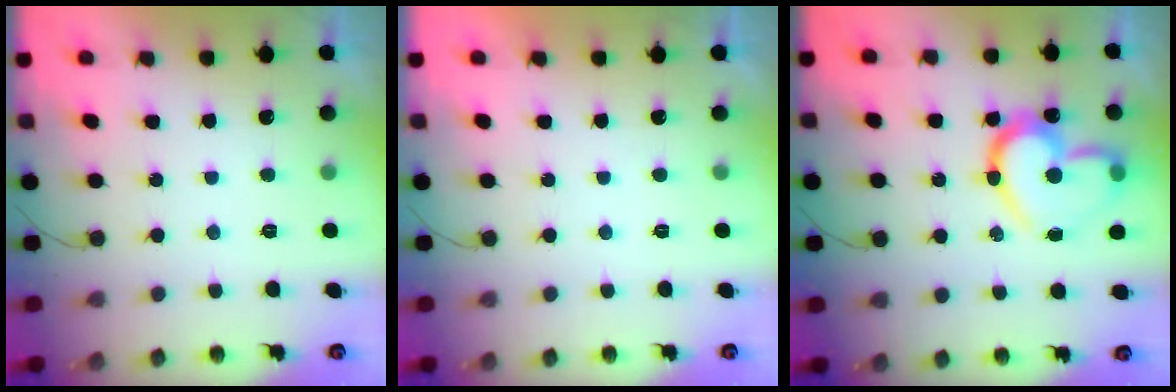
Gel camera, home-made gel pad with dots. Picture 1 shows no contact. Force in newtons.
{"total": 1.9, "press": 1.9, "slide": 0.1}
{"total": 19.4, "press": 19.3, "slide": 1.8}